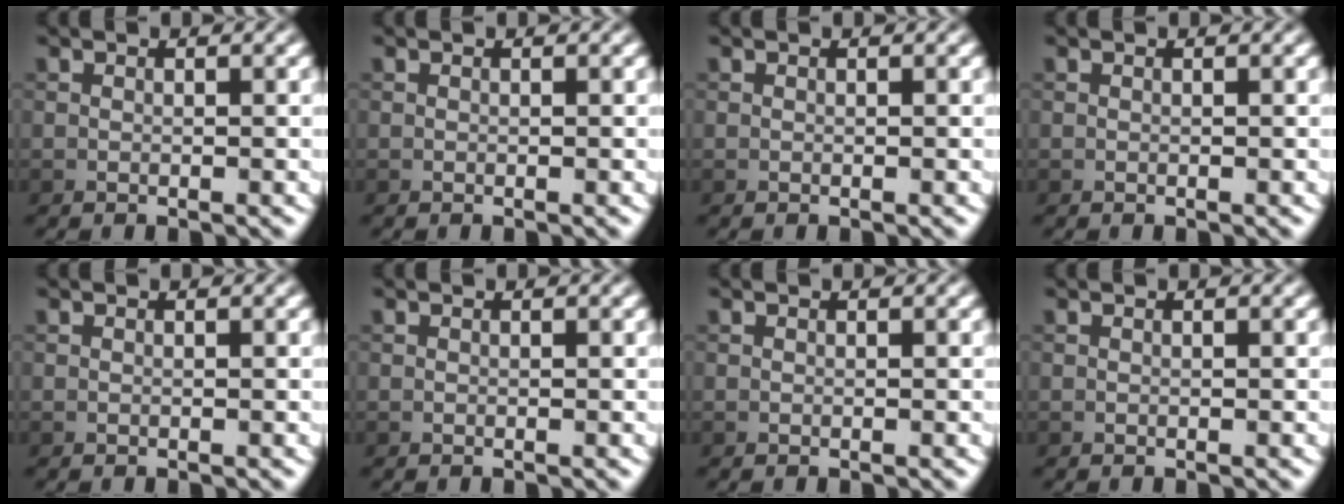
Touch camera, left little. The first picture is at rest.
{"total": 0.0}
{"total": 0.0}
{"total": 0.0}
{"total": 0.0}
{"total": 0.0}
{"total": 0.0}
{"total": 0.0}